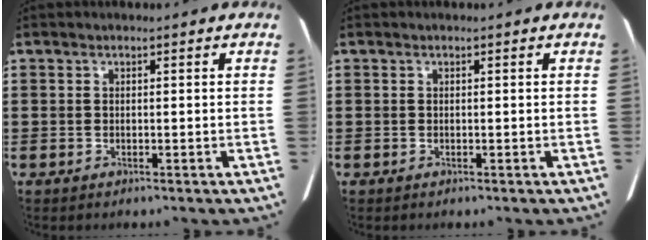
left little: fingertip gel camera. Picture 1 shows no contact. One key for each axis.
{"total": 0.0}